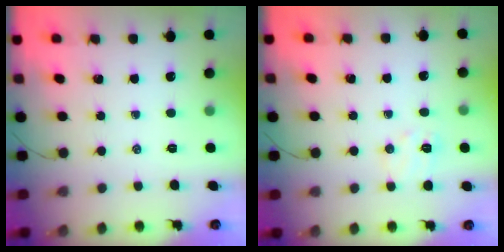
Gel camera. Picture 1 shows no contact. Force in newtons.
{"total": 5.7, "press": 5.5, "slide": 1.3}